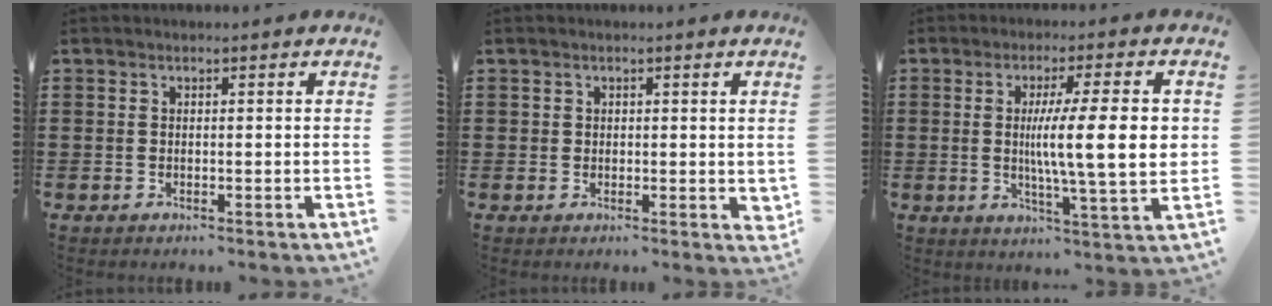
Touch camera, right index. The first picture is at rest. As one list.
[{"total": 1.6, "force": [1.0, 1.3, 0.4], "torque": [-0.003, 0.005, 0.017]}, {"total": 11.8, "force": [1.3, 1.7, 11.6], "torque": [-0.192, -0.003, 0.017]}]